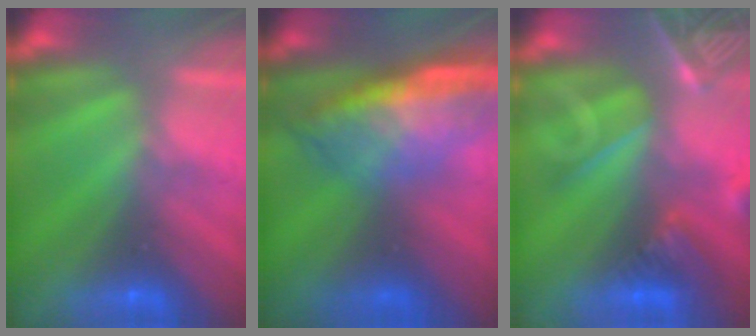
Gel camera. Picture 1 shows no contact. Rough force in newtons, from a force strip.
{"total": 9.6}
{"total": 7.4}